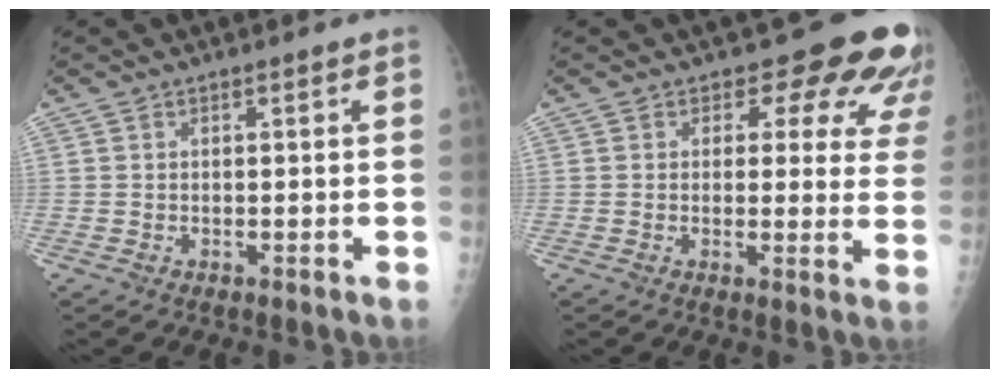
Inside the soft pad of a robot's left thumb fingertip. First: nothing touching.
{"total": 12.2, "force": [9.2, 6.4, 4.9], "torque": [0.008, -0.042, 0.073]}